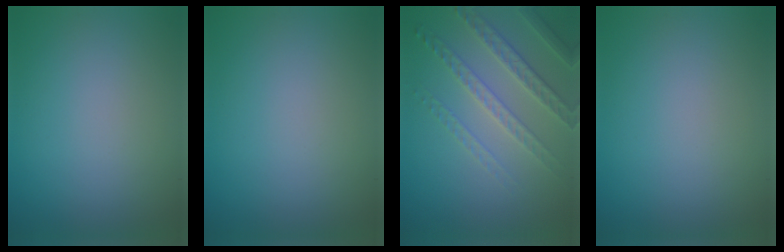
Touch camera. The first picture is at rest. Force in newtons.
{"total": 0.0}
{"total": 4.6, "press": 3.4, "slide": 3.2}
{"total": 0.0}